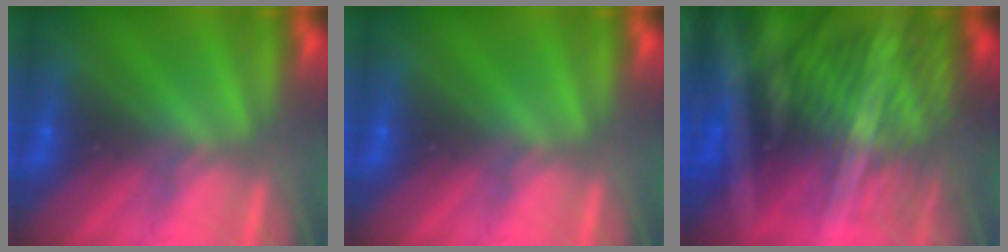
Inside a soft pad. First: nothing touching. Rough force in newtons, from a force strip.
{"total": 0.0}
{"total": 9.7}